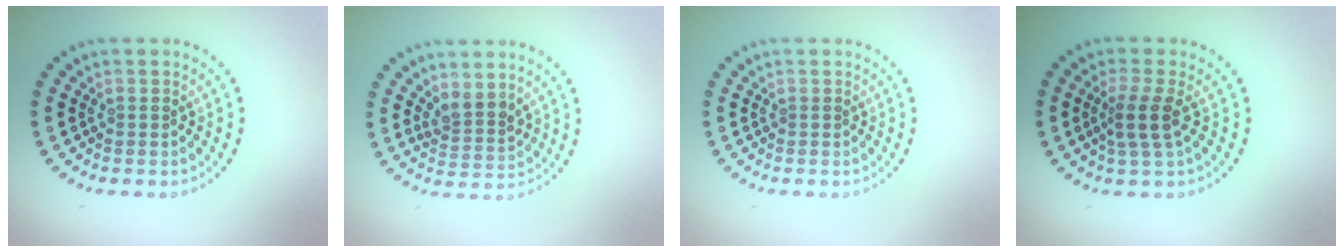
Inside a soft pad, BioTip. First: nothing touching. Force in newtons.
{"total": 2.3, "press": 1.8, "slide": 1.5}
{"total": 0.0}
{"total": 2.5, "press": 2.0, "slide": 1.5}